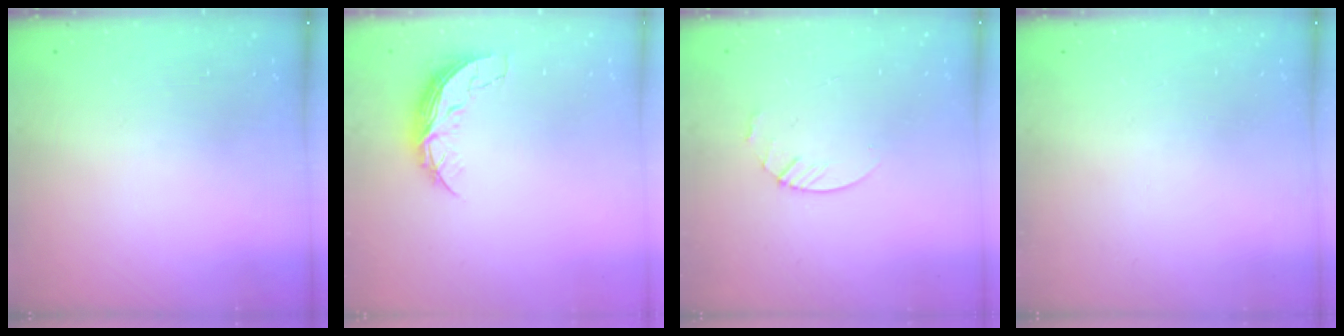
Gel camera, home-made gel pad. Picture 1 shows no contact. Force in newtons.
{"total": 6.9, "press": 6.9, "slide": 0.5}
{"total": 3.0, "press": 2.9, "slide": 0.3}
{"total": 0.0}